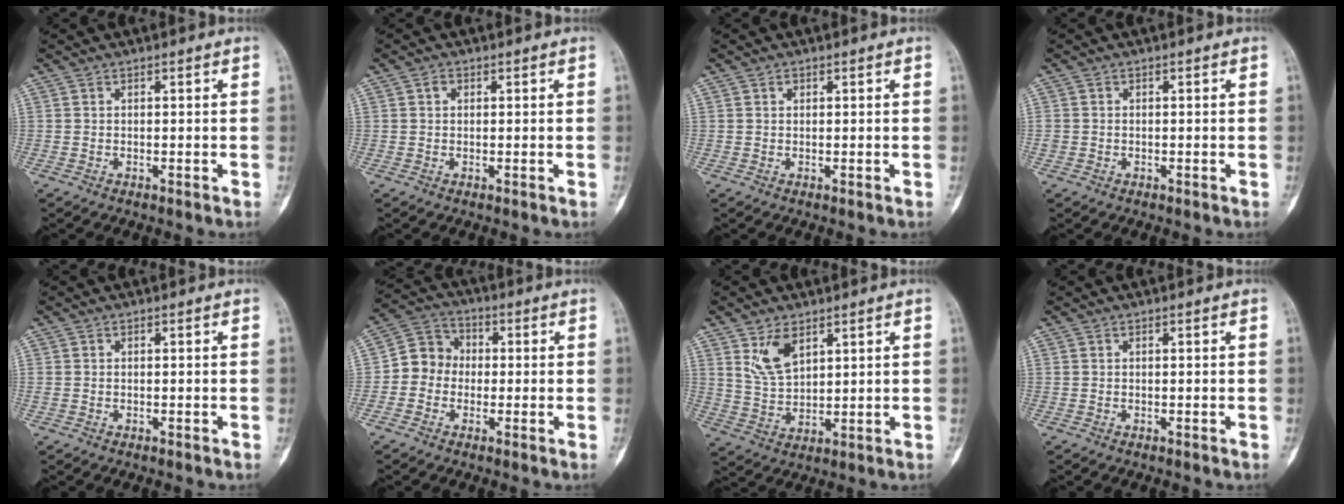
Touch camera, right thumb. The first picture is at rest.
{"total": 1.2, "force": [0.4, 0.9, 0.6], "torque": [-0.006, 0.002, 0.004]}
{"total": 0.7, "force": [0.3, 0.5, 0.3], "torque": [-0.002, -0.001, 0.005]}
{"total": 1.2, "force": [-0.1, 1.1, 0.4], "torque": [-0.006, 0.002, 0.000]}
{"total": 0.6, "force": [0.0, 0.6, 0.3], "torque": [-0.006, 0.001, 0.000]}
{"total": 7.3, "force": [-0.8, 6.6, 3.0], "torque": [-0.024, 0.028, -0.033]}
{"total": 7.0, "force": [3.7, 3.8, 4.6], "torque": [-0.074, -0.022, 0.081]}
{"total": 0.0}